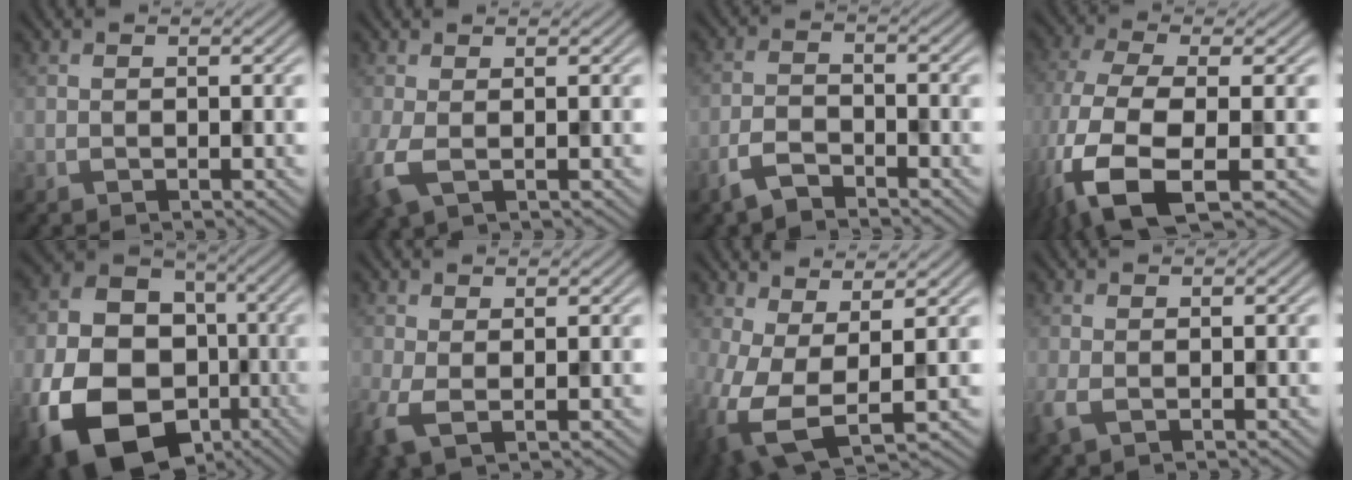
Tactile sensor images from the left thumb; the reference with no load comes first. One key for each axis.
{"total": 3.2, "fx": -0.2, "fy": 1.3, "fz": 2.8, "tx": -0.080, "ty": -0.004, "tz": -0.009}
{"total": 3.9, "fx": -3.1, "fy": 1.2, "fz": 2.0, "tx": -0.048, "ty": -0.001, "tz": -0.073}
{"total": 12.6, "fx": -5.2, "fy": 4.5, "fz": 10.6, "tx": -0.264, "ty": -0.028, "tz": -0.099}
{"total": 18.2, "fx": -6.5, "fy": 14.0, "fz": 9.6, "tx": -0.227, "ty": -0.047, "tz": -0.112}
{"total": 3.2, "fx": -0.2, "fy": 1.2, "fz": 2.9, "tx": -0.079, "ty": -0.005, "tz": -0.007}
{"total": 8.6, "fx": -1.2, "fy": 3.5, "fz": 7.8, "tx": -0.192, "ty": -0.012, "tz": -0.024}
{"total": 1.7, "fx": -0.2, "fy": 0.8, "fz": 1.5, "tx": -0.046, "ty": -0.004, "tz": -0.008}